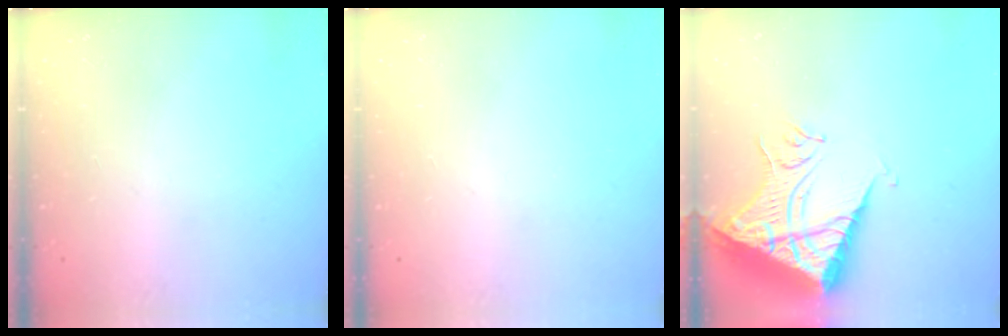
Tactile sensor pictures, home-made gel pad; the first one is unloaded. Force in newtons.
{"total": 0.0}
{"total": 12.5, "press": 12.5, "slide": 1.2}